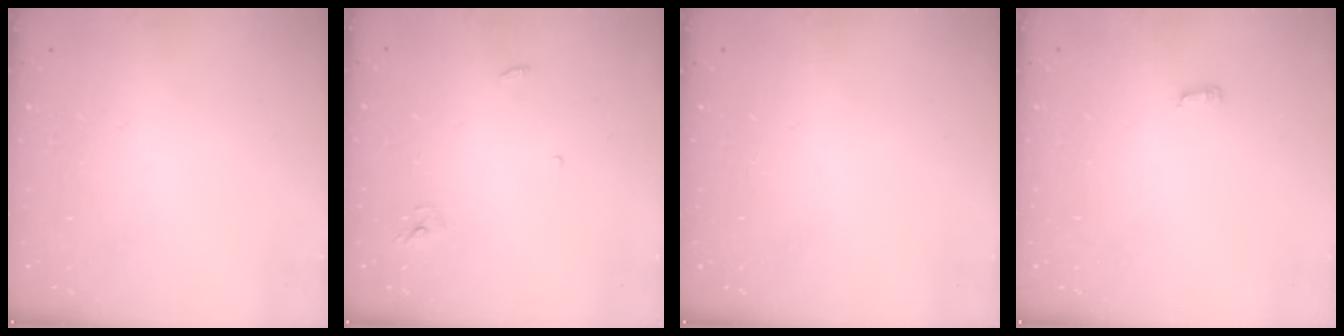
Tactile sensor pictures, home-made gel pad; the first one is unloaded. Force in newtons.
{"total": 2.5, "press": 2.5, "slide": 0.1}
{"total": 0.0}
{"total": 6.4, "press": 3.8, "slide": 5.1}